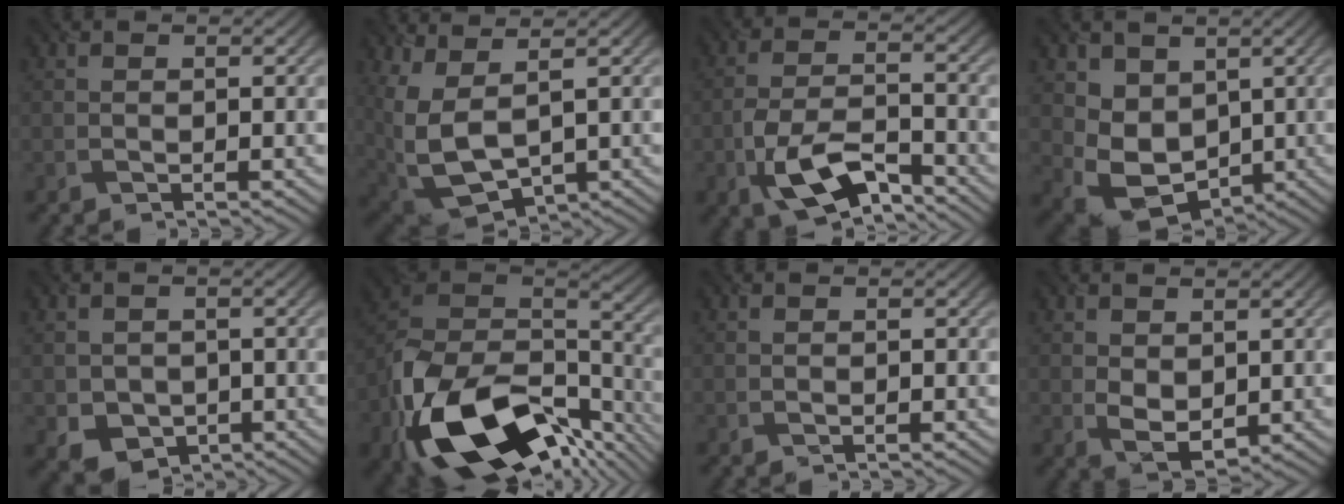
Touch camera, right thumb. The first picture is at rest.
{"total": 11.1, "force": [2.1, 5.9, 9.1], "torque": [-0.243, -0.021, 0.067]}
{"total": 9.6, "force": [-5.2, 4.2, 6.9], "torque": [-0.141, -0.002, -0.105]}
{"total": 6.9, "force": [1.2, 5.7, 3.8], "torque": [-0.098, -0.023, 0.025]}
{"total": 3.8, "force": [-0.7, 3.5, 1.5], "torque": [-0.048, -0.018, -0.012]}
{"total": 20.6, "force": [-10.8, 11.7, 13.2], "torque": [-0.300, -0.058, -0.148]}
{"total": 0.0}
{"total": 3.7, "force": [0.9, 2.3, 2.7], "torque": [-0.061, -0.007, 0.023]}